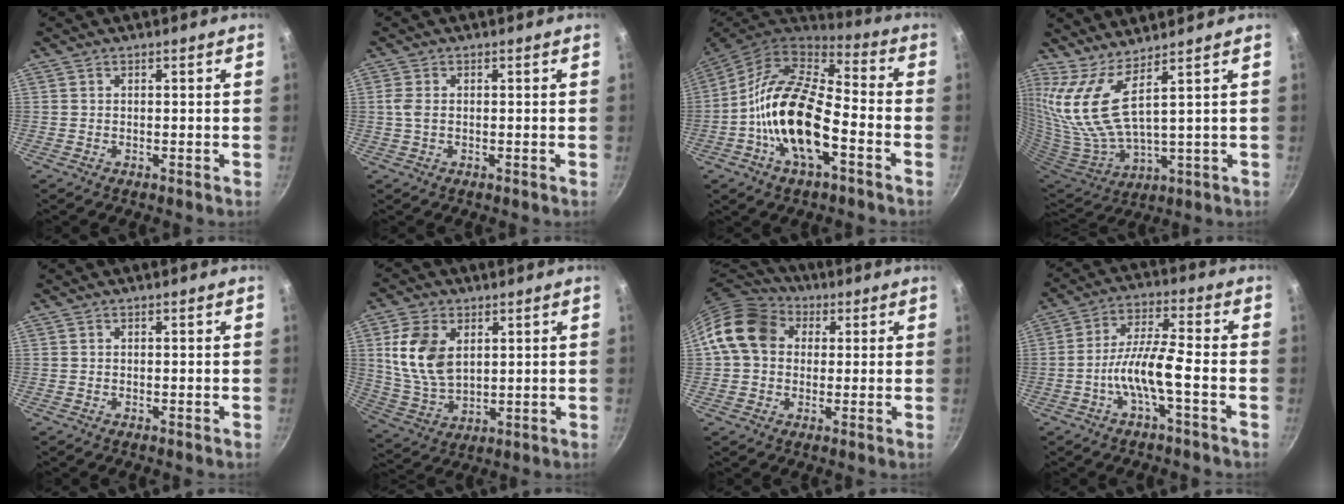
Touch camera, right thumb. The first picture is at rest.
{"total": 1.9, "force": [0.1, 1.0, 1.6], "torque": [-0.038, 0.001, 0.001]}
{"total": 19.2, "force": [-5.3, 9.0, 16.2], "torque": [-0.291, 0.039, -0.113]}
{"total": 9.7, "force": [6.0, 1.0, 7.5], "torque": [-0.157, -0.061, 0.136]}
{"total": 0.0}
{"total": 12.0, "force": [3.3, 7.7, 8.6], "torque": [-0.158, -0.020, 0.075]}
{"total": 12.4, "force": [2.5, 10.0, 6.9], "torque": [-0.100, 0.024, 0.027]}
{"total": 8.6, "force": [-3.0, 1.5, 7.9], "torque": [-0.160, 0.034, -0.060]}